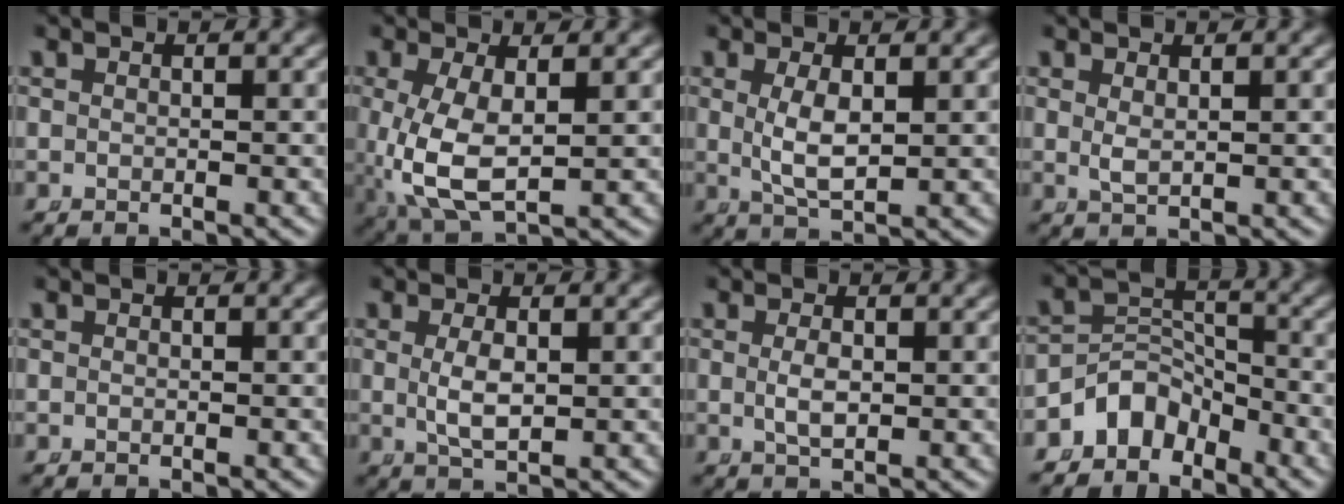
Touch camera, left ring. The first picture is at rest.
{"total": 7.0, "force": [-0.3, 3.9, 5.8], "torque": [-0.143, -0.034, 0.023]}
{"total": 3.3, "force": [0.2, 1.1, 3.1], "torque": [-0.064, -0.015, 0.017]}
{"total": 1.1, "force": [0.5, 0.1, 1.0], "torque": [-0.027, -0.014, 0.023]}
{"total": 0.0}
{"total": 2.7, "force": [0.1, 0.9, 2.6], "torque": [-0.056, -0.012, 0.012]}
{"total": 1.8, "force": [-0.1, 0.7, 1.7], "torque": [-0.037, -0.011, 0.007]}
{"total": 6.1, "force": [-3.4, 4.5, 2.4], "torque": [-0.043, -0.013, -0.063]}